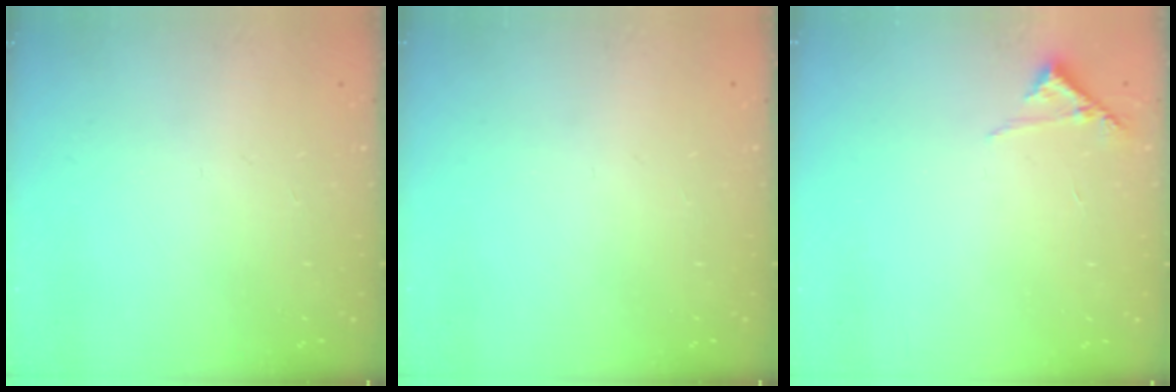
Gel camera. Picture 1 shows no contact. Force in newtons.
{"total": 0.0}
{"total": 6.4, "press": 6.4, "slide": 0.2}